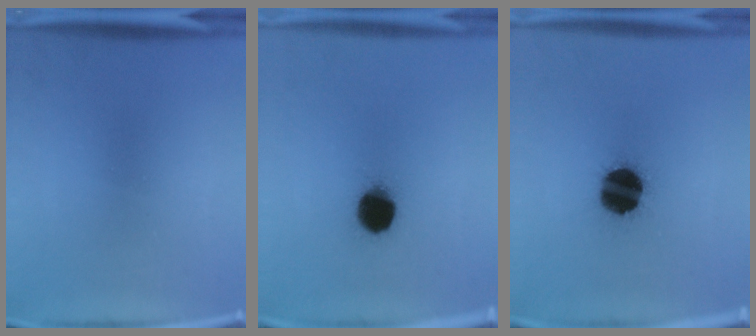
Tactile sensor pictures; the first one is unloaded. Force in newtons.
{"total": 10.5}
{"total": 16.3}